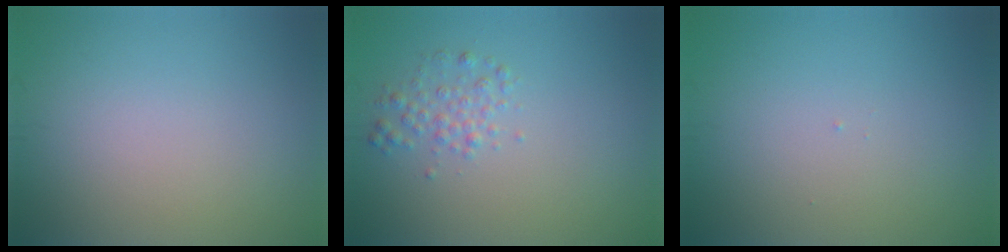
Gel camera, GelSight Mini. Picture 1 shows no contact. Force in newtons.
{"total": 1.7, "press": 1.7, "slide": 0.0}
{"total": 0.0}